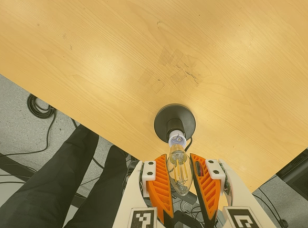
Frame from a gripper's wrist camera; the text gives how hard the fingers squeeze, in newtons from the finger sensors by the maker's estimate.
{"total": 9.4, "left": 8.8, "right": 10.1}